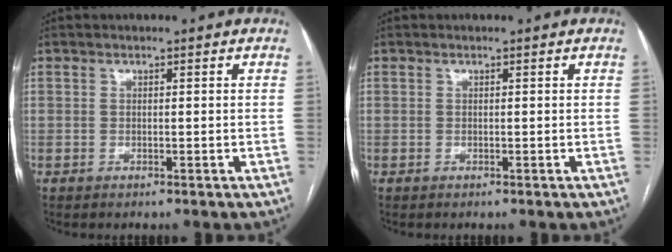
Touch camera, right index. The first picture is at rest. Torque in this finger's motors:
{"motor_torque": [0.00, 0.00, 0.00, 0.00]}